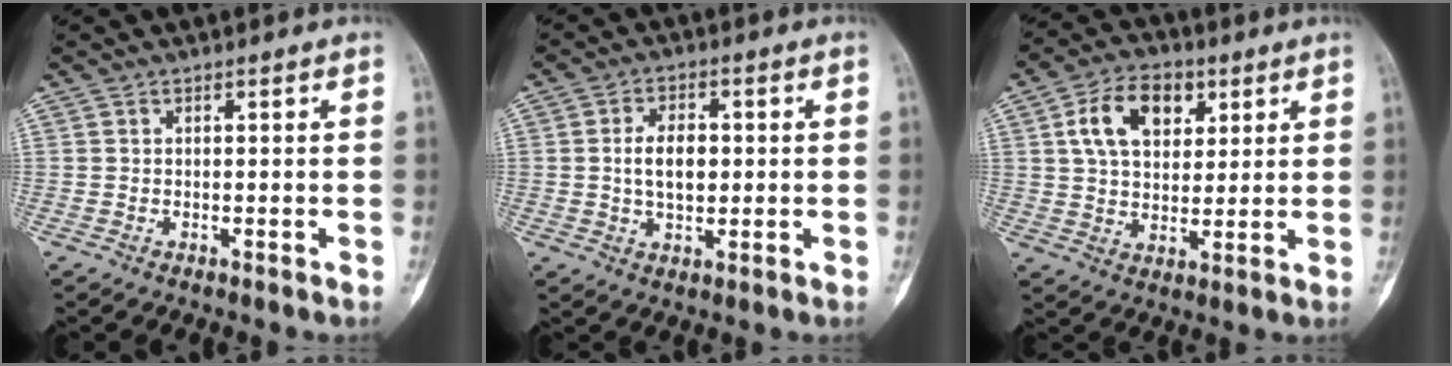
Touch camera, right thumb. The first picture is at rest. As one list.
[{"total": 6.7, "force": [0.3, 4.0, 5.3], "torque": [-0.080, 0.000, 0.004]}, {"total": 11.9, "force": [4.3, 7.7, 7.9], "torque": [-0.111, -0.005, 0.073]}]